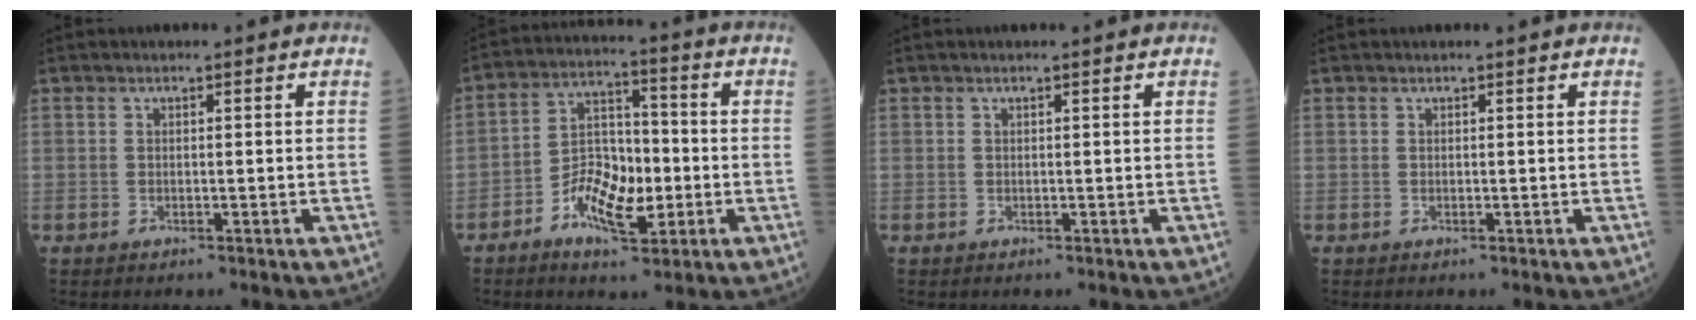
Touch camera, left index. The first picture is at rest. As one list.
[{"total": 9.5, "force": [-3.3, 4.6, 7.7], "torque": [-0.146, 0.010, -0.059]}, {"total": 0.0}, {"total": 0.0}]